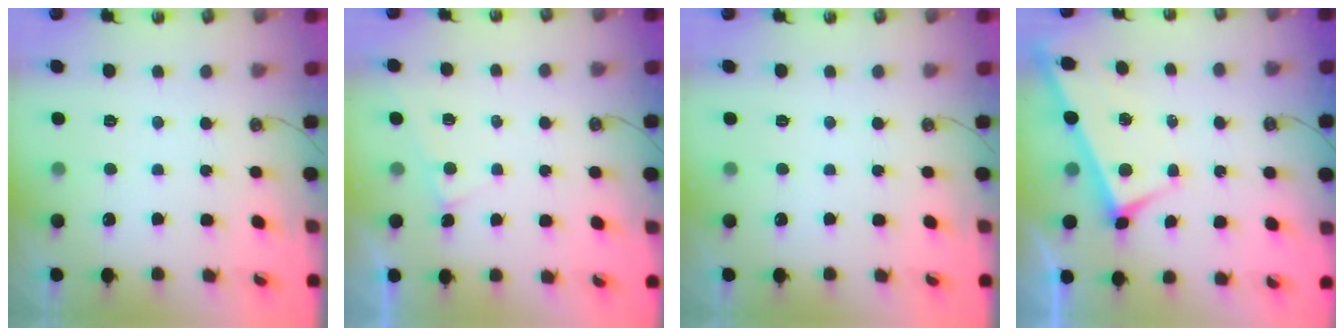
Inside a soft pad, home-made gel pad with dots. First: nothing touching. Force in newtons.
{"total": 2.2, "press": 2.2, "slide": 0.2}
{"total": 0.0}
{"total": 3.7, "press": 3.7, "slide": 0.2}